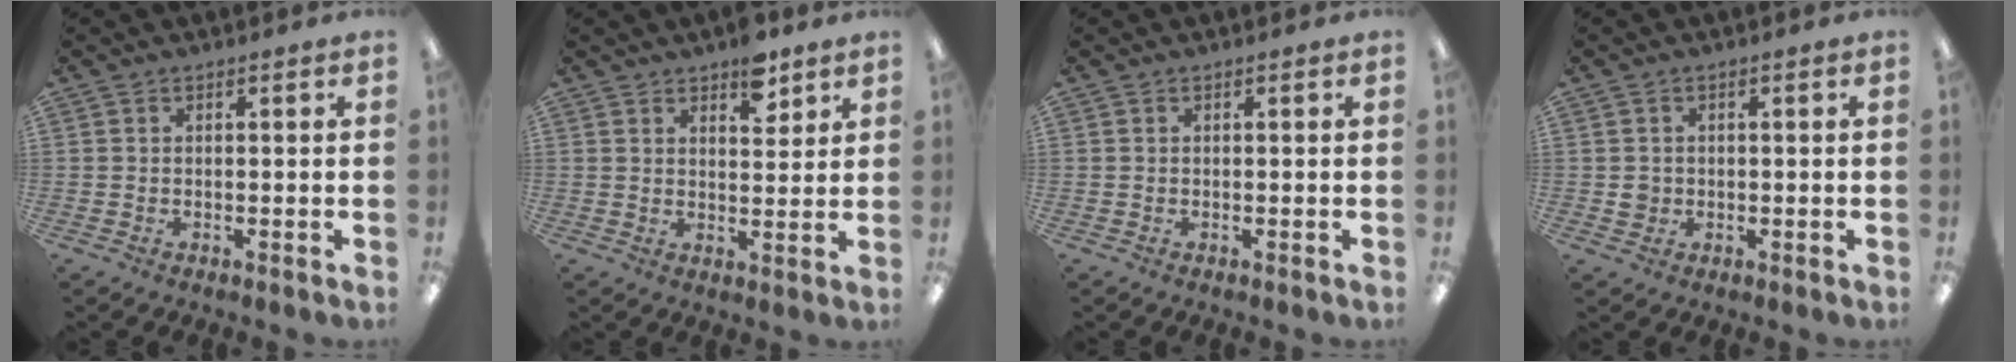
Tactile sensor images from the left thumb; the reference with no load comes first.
{"total": 7.3, "force": [5.1, 3.4, 4.0], "torque": [-0.034, -0.031, 0.083]}
{"total": 0.0}
{"total": 2.2, "force": [0.2, 2.1, 0.7], "torque": [-0.007, 0.000, -0.001]}